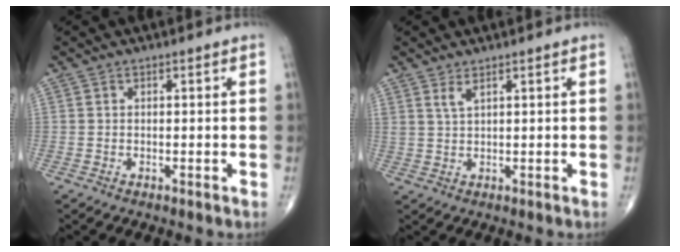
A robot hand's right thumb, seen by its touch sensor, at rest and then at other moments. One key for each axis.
{"total": 2.1, "fx": 1.4, "fy": 0.6, "fz": 1.5, "tx": -0.033, "ty": -0.007, "tz": 0.033}